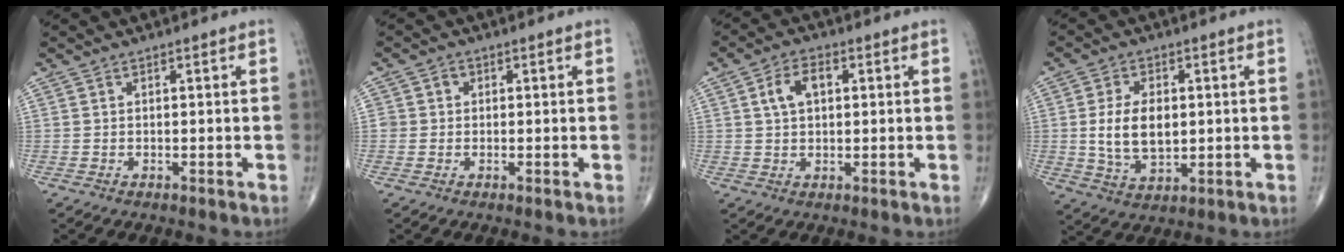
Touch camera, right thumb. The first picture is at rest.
{"total": 2.0, "force": [0.2, 2.0, 0.5], "torque": [0.007, 0.004, 0.000]}
{"total": 5.6, "force": [1.4, 3.3, 4.3], "torque": [-0.076, 0.011, 0.022]}
{"total": 9.5, "force": [0.5, 5.7, 7.6], "torque": [-0.130, -0.008, 0.016]}